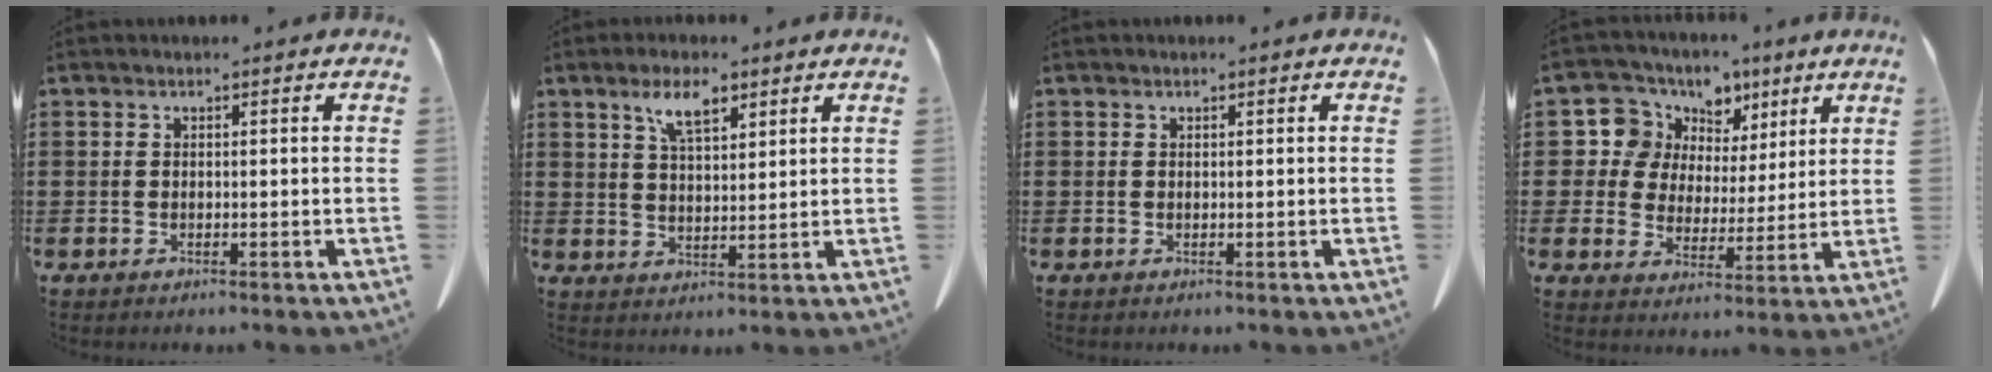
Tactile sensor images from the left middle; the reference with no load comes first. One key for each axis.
{"total": 5.9, "fx": 3.7, "fy": 2.2, "fz": 4.0, "tx": -0.080, "ty": 0.003, "tz": 0.065}
{"total": 0.0}
{"total": 8.3, "fx": 4.0, "fy": 7.2, "fz": 1.0, "tx": -0.074, "ty": -0.018, "tz": 0.076}